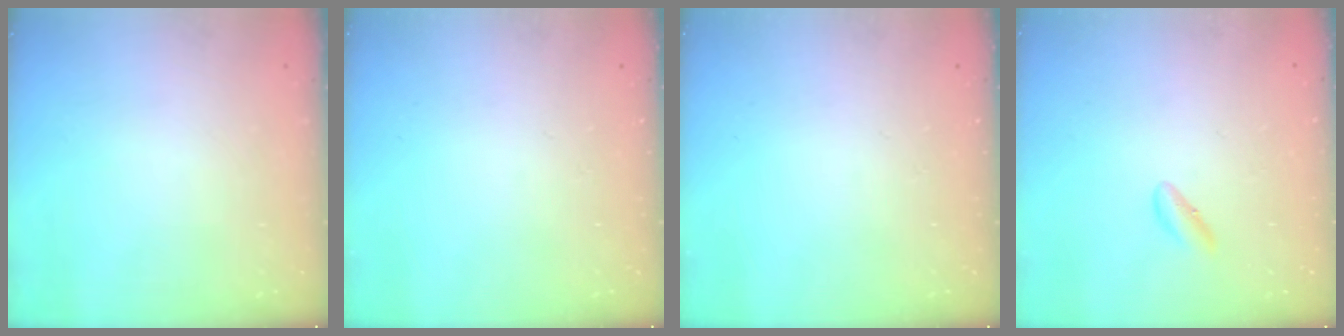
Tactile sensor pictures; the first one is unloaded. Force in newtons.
{"total": 0.0}
{"total": 0.0}
{"total": 2.1, "press": 2.0, "slide": 0.7}